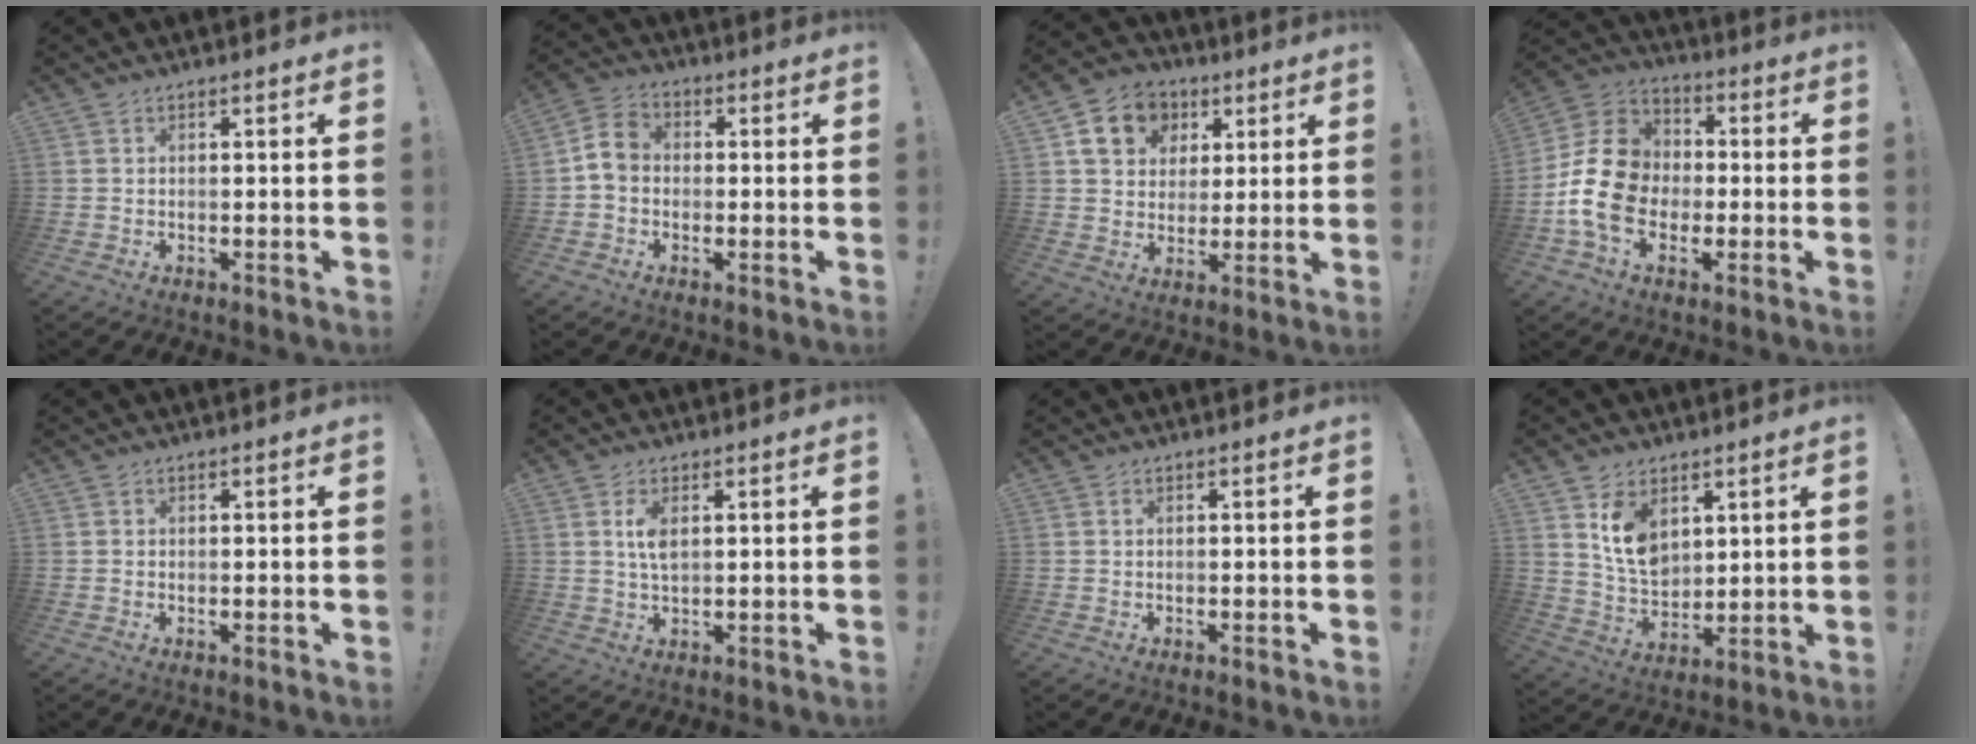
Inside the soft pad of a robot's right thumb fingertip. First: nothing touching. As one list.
[{"total": 7.6, "force": [-0.4, 6.1, 4.5], "torque": [-0.080, 0.023, 0.000]}, {"total": 12.9, "force": [5.3, 10.6, 5.1], "torque": [-0.066, -0.016, 0.106]}, {"total": 17.2, "force": [-3.1, 13.6, 10.1], "torque": [-0.179, 0.033, -0.045]}, {"total": 0.0}, {"total": 4.4, "force": [1.2, 2.1, 3.7], "torque": [-0.074, -0.003, 0.017]}, {"total": 0.0}, {"total": 10.5, "force": [5.1, 7.5, 5.2], "torque": [-0.079, -0.027, 0.102]}]